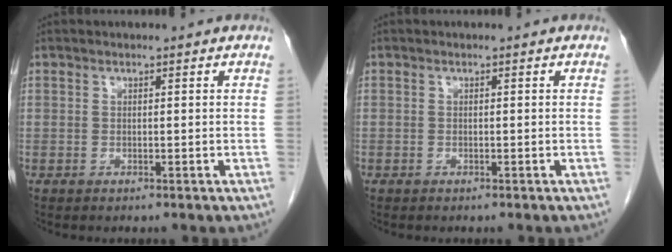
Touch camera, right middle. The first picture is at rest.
{"total": 0.0}